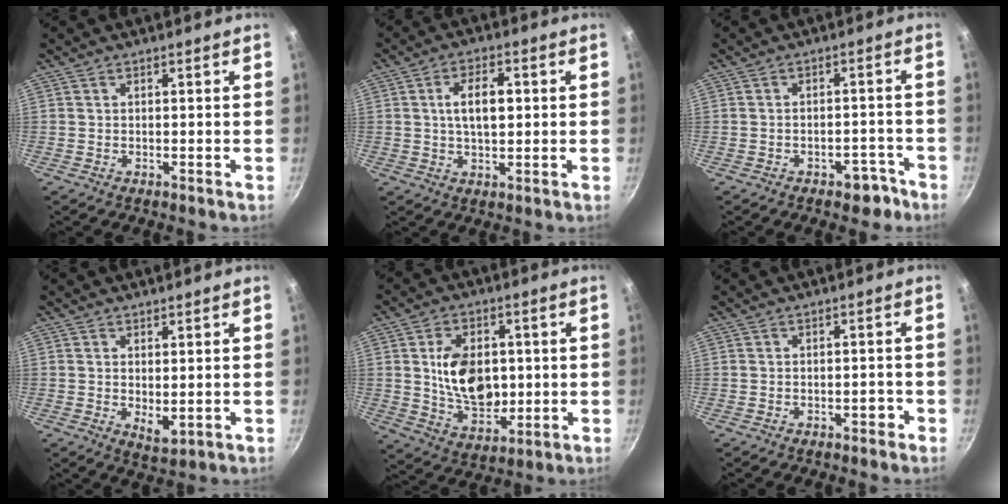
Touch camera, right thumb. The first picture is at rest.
{"total": 7.5, "force": [1.0, 3.9, 6.3], "torque": [-0.096, 0.009, 0.014]}
{"total": 4.6, "force": [-3.1, 2.6, 2.2], "torque": [-0.004, 0.038, -0.024]}
{"total": 3.7, "force": [0.3, 1.8, 3.2], "torque": [-0.050, -0.014, 0.008]}
{"total": 13.5, "force": [1.1, 9.2, 9.8], "torque": [-0.136, -0.012, 0.026]}
{"total": 1.7, "force": [-1.1, 0.9, 1.1], "torque": [-0.005, 0.018, -0.011]}